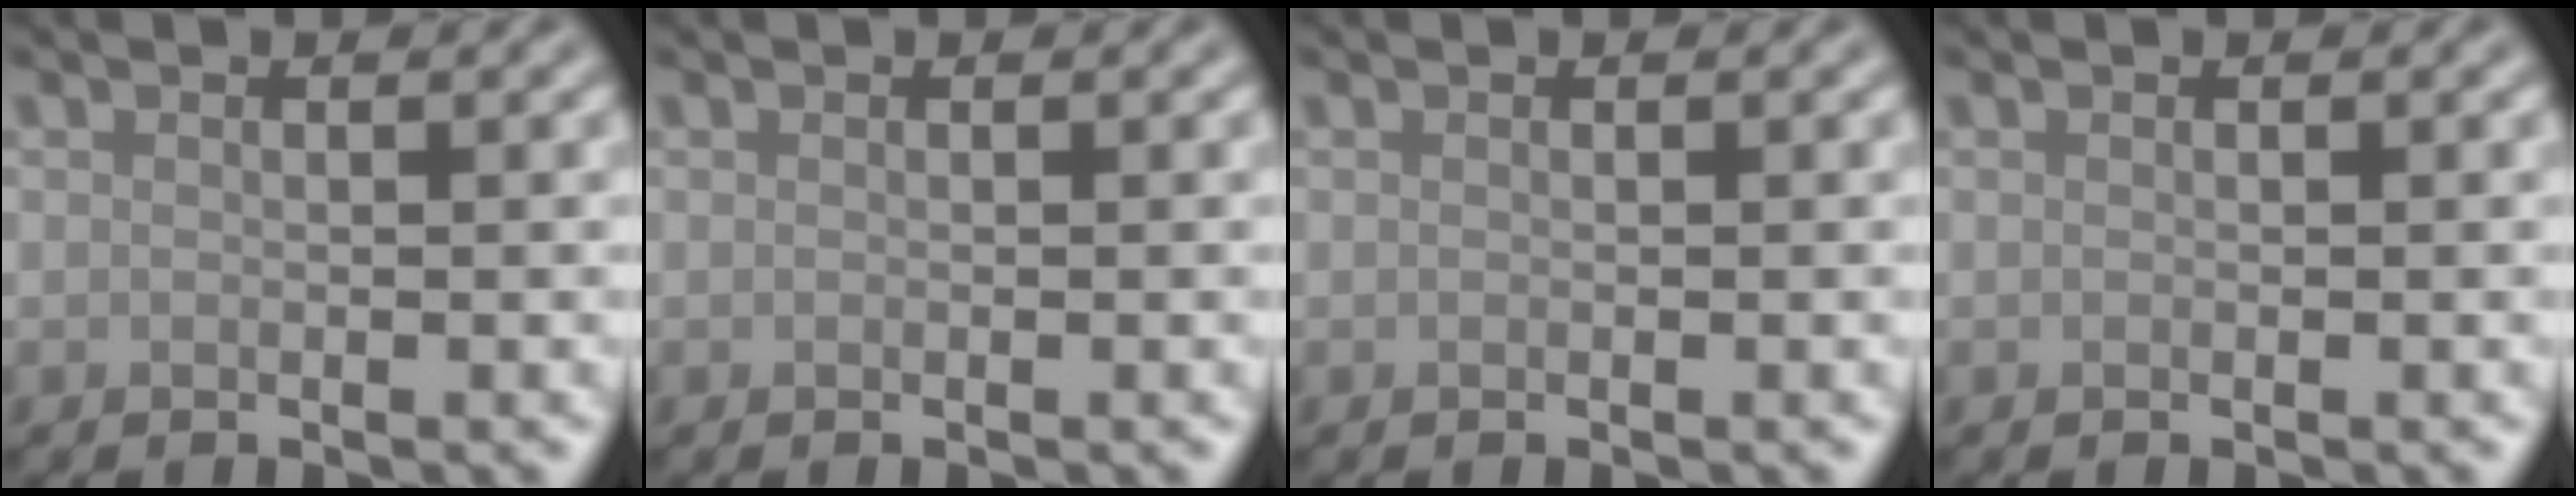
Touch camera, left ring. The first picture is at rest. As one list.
[{"total": 0.0}, {"total": 0.0}, {"total": 0.0}]